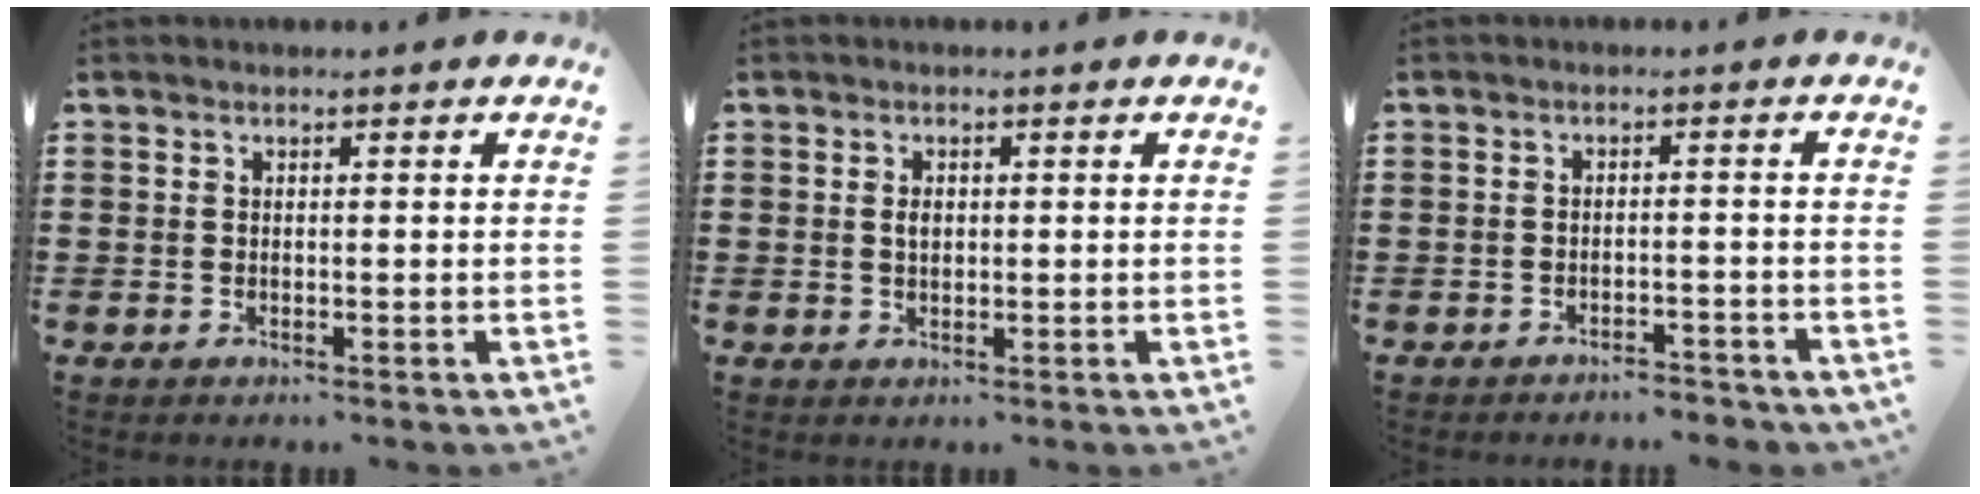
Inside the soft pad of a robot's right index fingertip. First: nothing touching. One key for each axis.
{"total": 1.6, "fx": 0.2, "fy": 0.9, "fz": 1.3, "tx": -0.028, "ty": 0.006, "tz": 0.002}
{"total": 2.6, "fx": -2.6, "fy": 0.2, "fz": 0.3, "tx": -0.011, "ty": 0.000, "tz": -0.053}